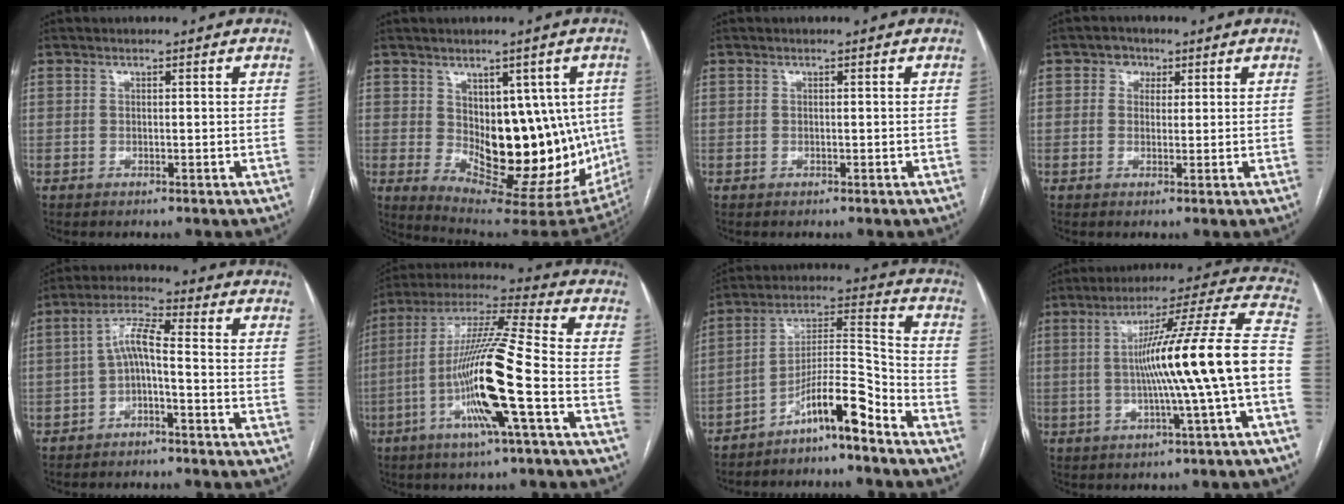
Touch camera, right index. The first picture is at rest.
{"total": 18.6, "force": [-0.3, 8.9, 16.3], "torque": [-0.202, -0.005, 0.026]}
{"total": 0.0}
{"total": 2.5, "force": [1.0, 2.2, 0.8], "torque": [-0.014, 0.005, 0.011]}
{"total": 5.7, "force": [-1.2, 0.9, 5.5], "torque": [-0.105, 0.026, -0.024]}
{"total": 16.5, "force": [-4.8, -0.6, 15.8], "torque": [-0.307, -0.005, -0.098]}
{"total": 10.1, "force": [-7.3, 0.3, 6.9], "torque": [-0.127, 0.021, -0.126]}
{"total": 17.3, "force": [-2.4, -1.3, 17.0], "torque": [-0.255, 0.020, -0.043]}